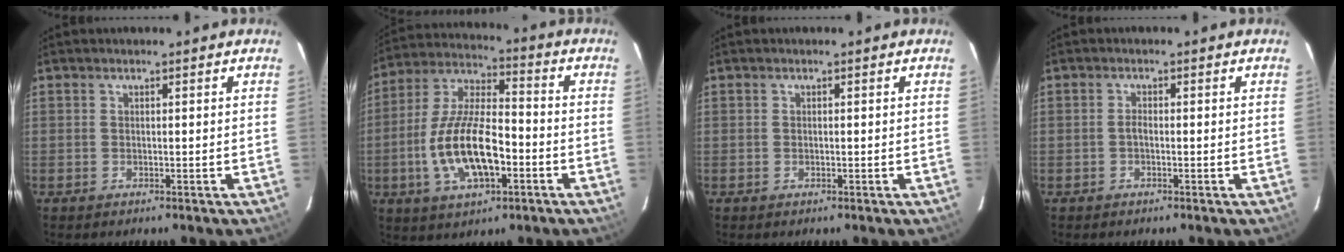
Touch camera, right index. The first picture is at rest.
{"total": 16.1, "force": [-4.7, 6.5, 13.9], "torque": [-0.284, 0.000, -0.081]}
{"total": 0.0}
{"total": 1.0, "force": [-0.4, 0.5, 0.8], "torque": [-0.017, 0.005, -0.009]}